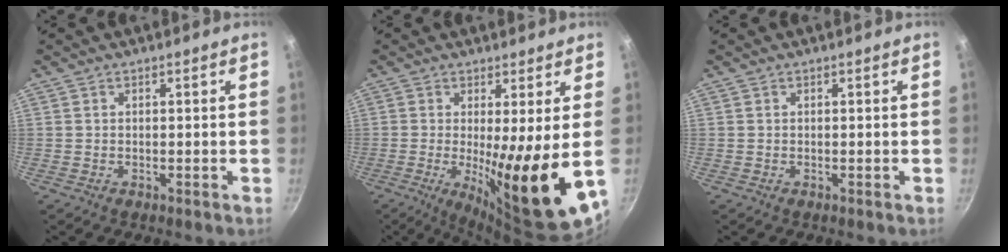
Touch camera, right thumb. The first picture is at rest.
{"total": 14.6, "force": [-0.6, 2.0, 14.5], "torque": [-0.220, -0.032, -0.001]}
{"total": 0.0}